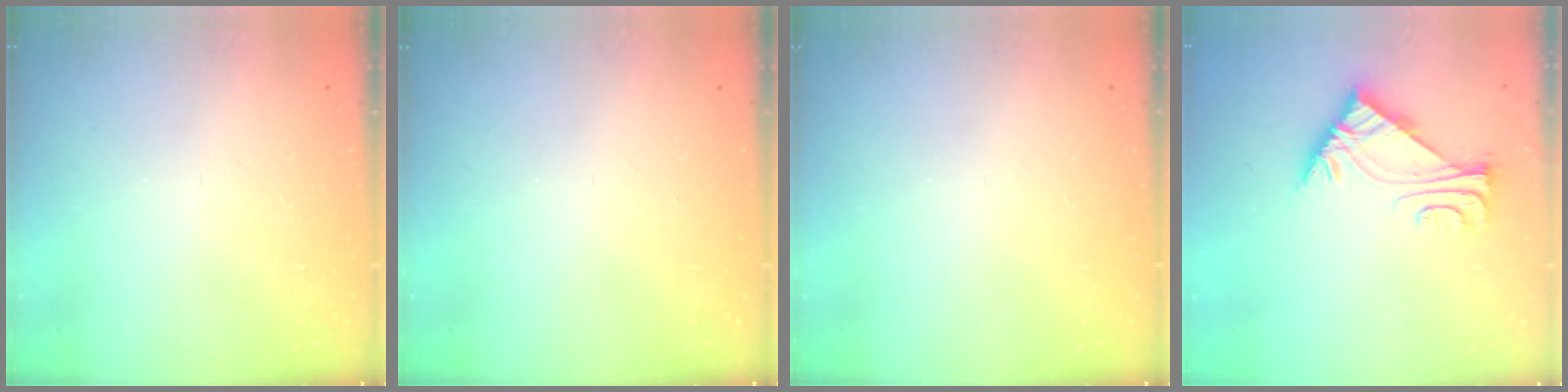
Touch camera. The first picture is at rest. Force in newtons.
{"total": 0.0}
{"total": 0.0}
{"total": 6.0, "press": 5.9, "slide": 1.0}